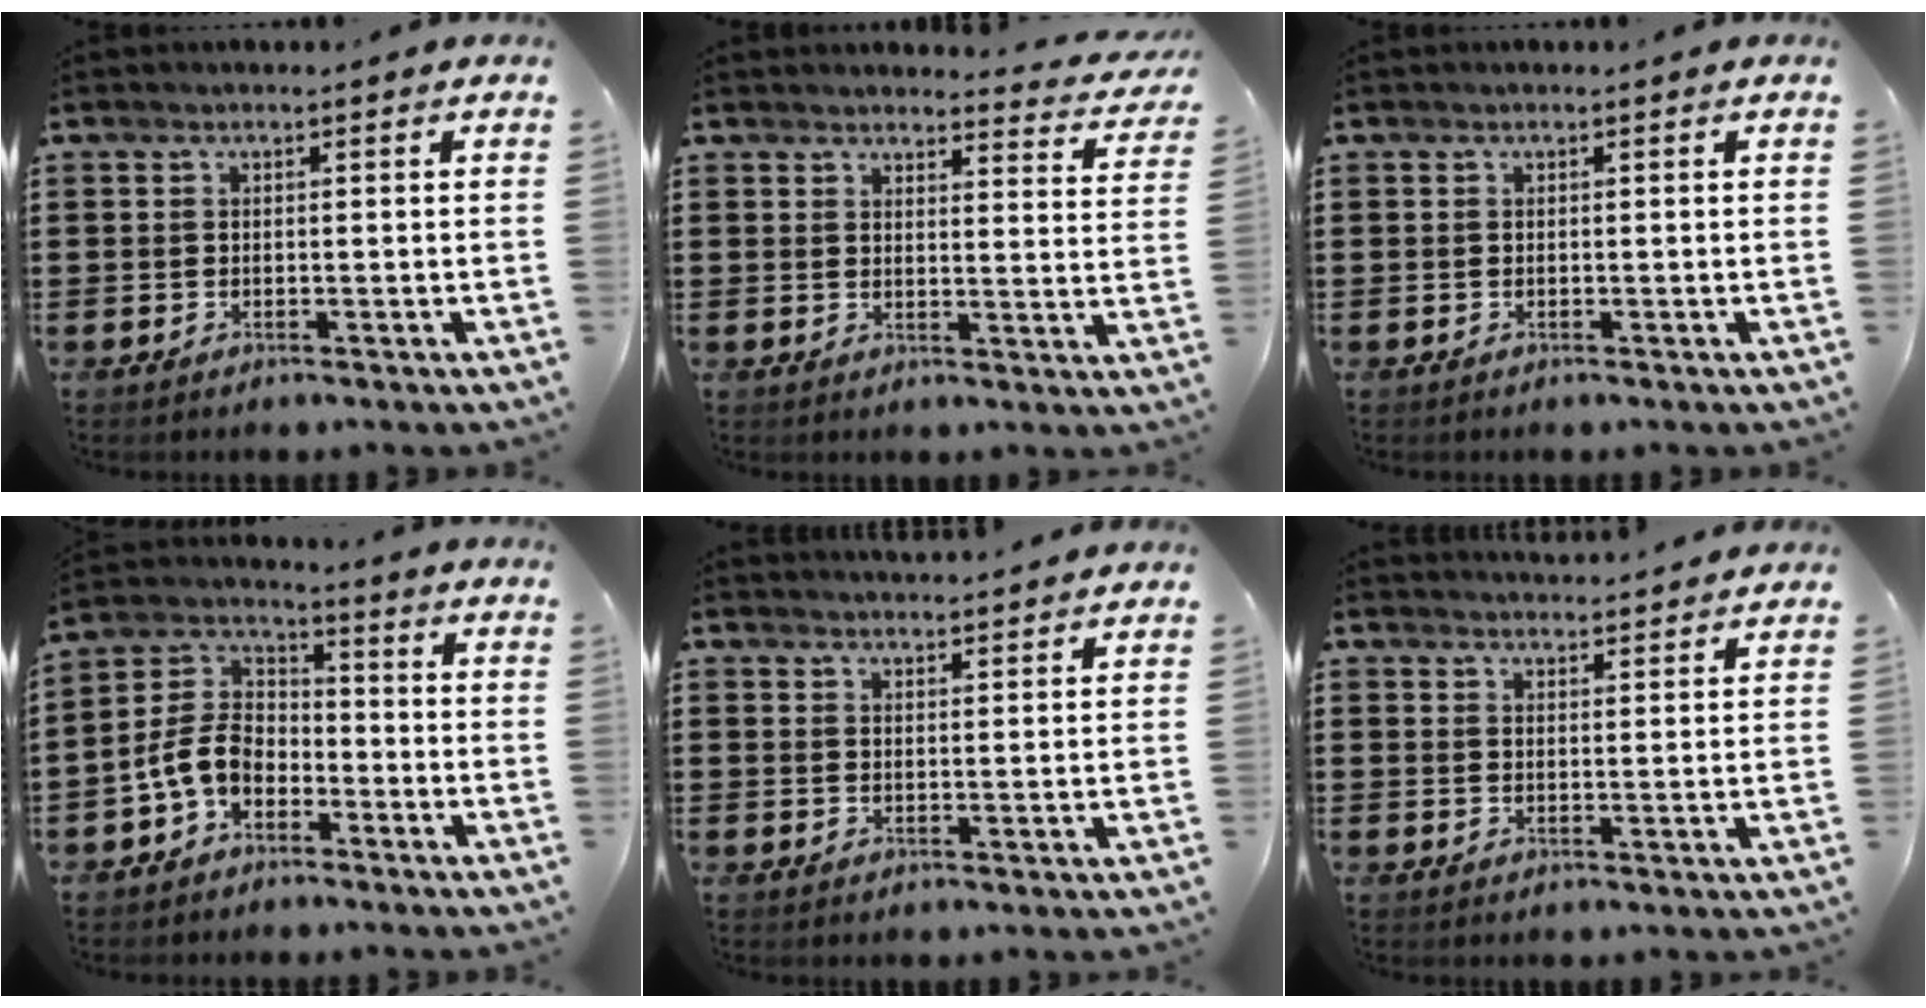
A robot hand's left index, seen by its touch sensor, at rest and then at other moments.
{"total": 3.2, "force": [3.1, 0.4, 0.7], "torque": [-0.021, -0.016, 0.054]}
{"total": 0.0}
{"total": 7.1, "force": [-3.5, 4.7, 4.0], "torque": [-0.112, 0.002, -0.075]}
{"total": 2.5, "force": [2.5, -0.2, -0.1], "torque": [-0.006, -0.007, 0.048]}
{"total": 2.9, "force": [2.9, -0.2, -0.1], "torque": [0.001, -0.017, 0.052]}